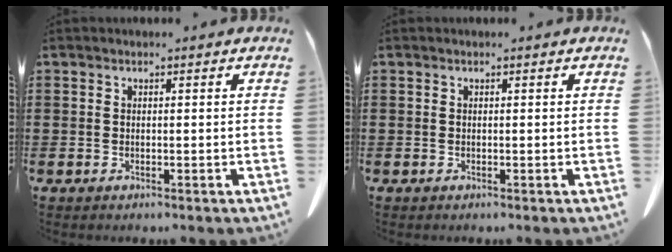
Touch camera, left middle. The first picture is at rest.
{"total": 0.0}